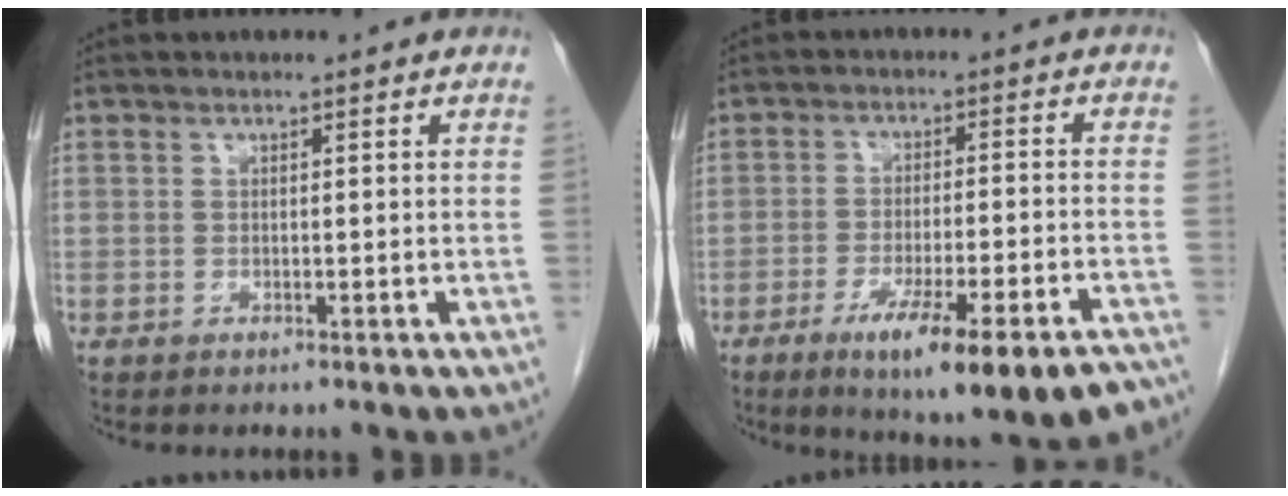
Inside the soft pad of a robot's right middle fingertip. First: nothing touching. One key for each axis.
{"total": 17.0, "fx": -11.7, "fy": 2.4, "fz": 12.1, "tx": -0.125, "ty": -0.015, "tz": -0.171}